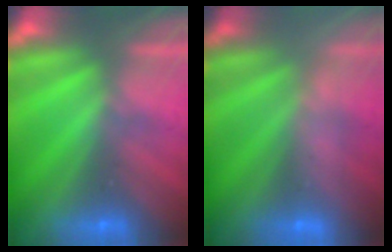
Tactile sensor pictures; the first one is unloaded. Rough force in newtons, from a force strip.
{"total": 2.5}